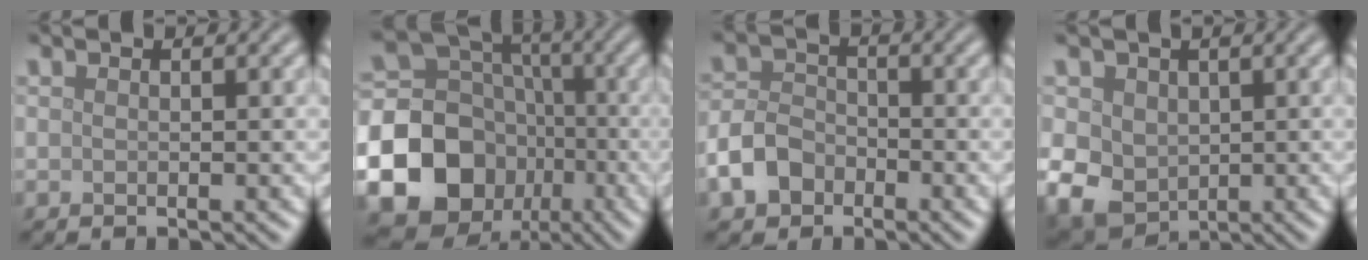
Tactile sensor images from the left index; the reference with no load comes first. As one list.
[{"total": 21.9, "force": [-7.3, 19.3, 7.4], "torque": [-0.192, -0.044, -0.139]}, {"total": 4.1, "force": [-2.2, 2.9, 1.9], "torque": [-0.041, 0.001, -0.051]}, {"total": 6.8, "force": [0.1, 5.6, 3.7], "torque": [-0.072, -0.003, 0.001]}]